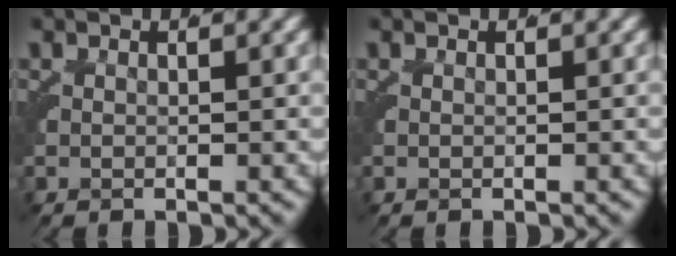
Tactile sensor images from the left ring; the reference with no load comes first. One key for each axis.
{"total": 0.0}